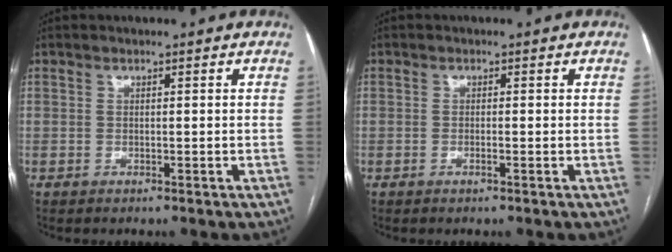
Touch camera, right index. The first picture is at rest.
{"total": 0.8, "force": [-0.4, 0.0, 0.7], "torque": [-0.016, 0.000, -0.004]}